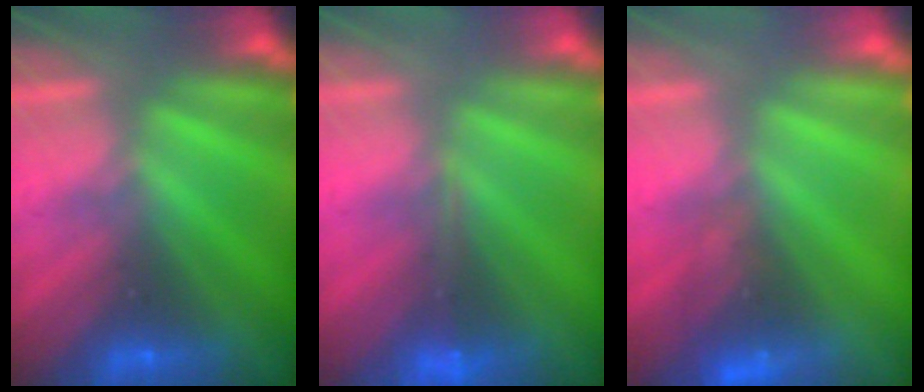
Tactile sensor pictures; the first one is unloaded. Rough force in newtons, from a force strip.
{"total": 1.8}
{"total": 2.6}